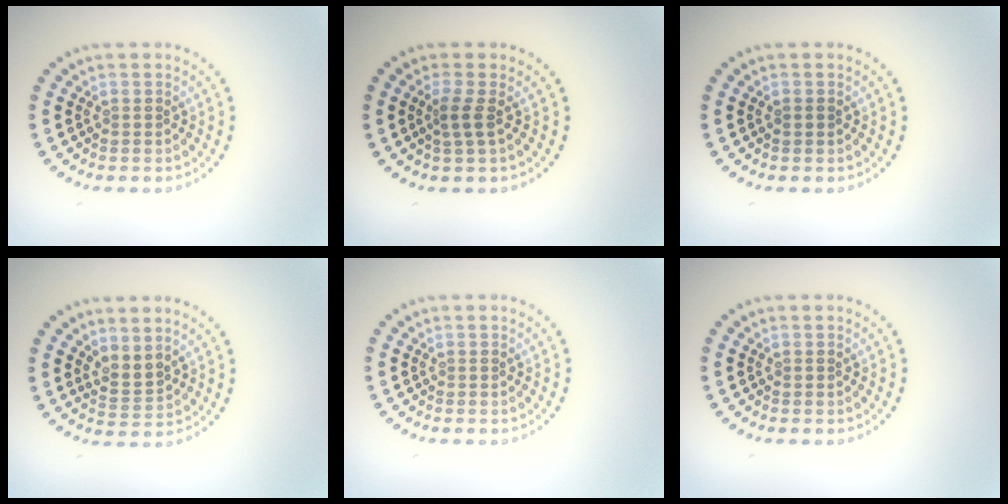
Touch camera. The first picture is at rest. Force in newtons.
{"total": 1.6, "press": 1.3, "slide": 1.0}
{"total": 0.9, "press": 0.9, "slide": 0.1}
{"total": 2.1, "press": 1.6, "slide": 1.3}
{"total": 0.0}
{"total": 0.0}